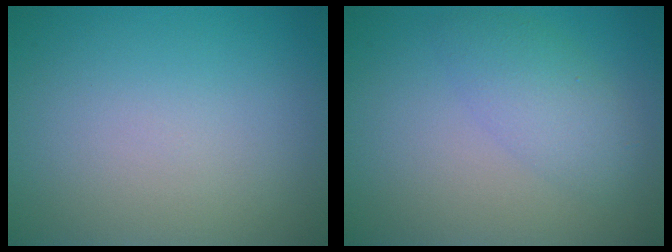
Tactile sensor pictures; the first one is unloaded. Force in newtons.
{"total": 1.9, "press": 1.9, "slide": 0.2}